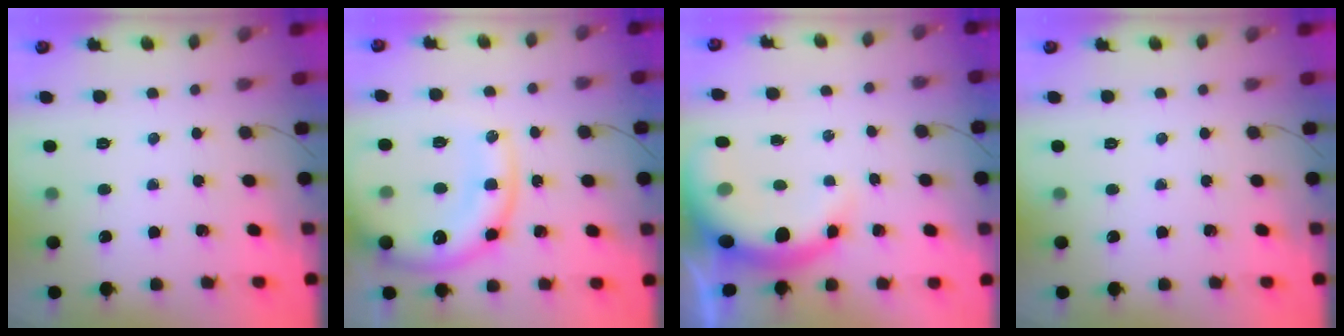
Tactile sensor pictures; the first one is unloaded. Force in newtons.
{"total": 17.9, "press": 17.6, "slide": 3.1}
{"total": 8.0, "press": 7.7, "slide": 1.9}
{"total": 0.0}